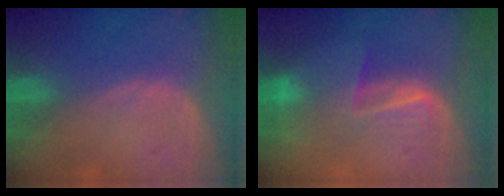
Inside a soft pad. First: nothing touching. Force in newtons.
{"total": 6.7, "press": 6.3, "slide": 2.2}